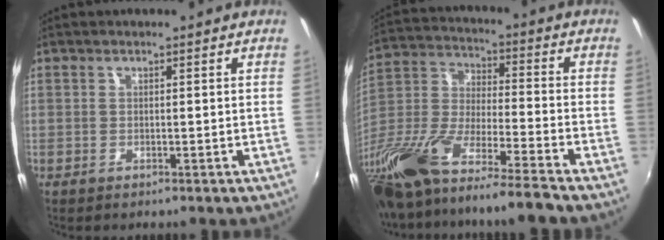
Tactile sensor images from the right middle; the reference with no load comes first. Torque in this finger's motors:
{"motor_torque": [1.07, -1.07, 0.56, 0.21]}